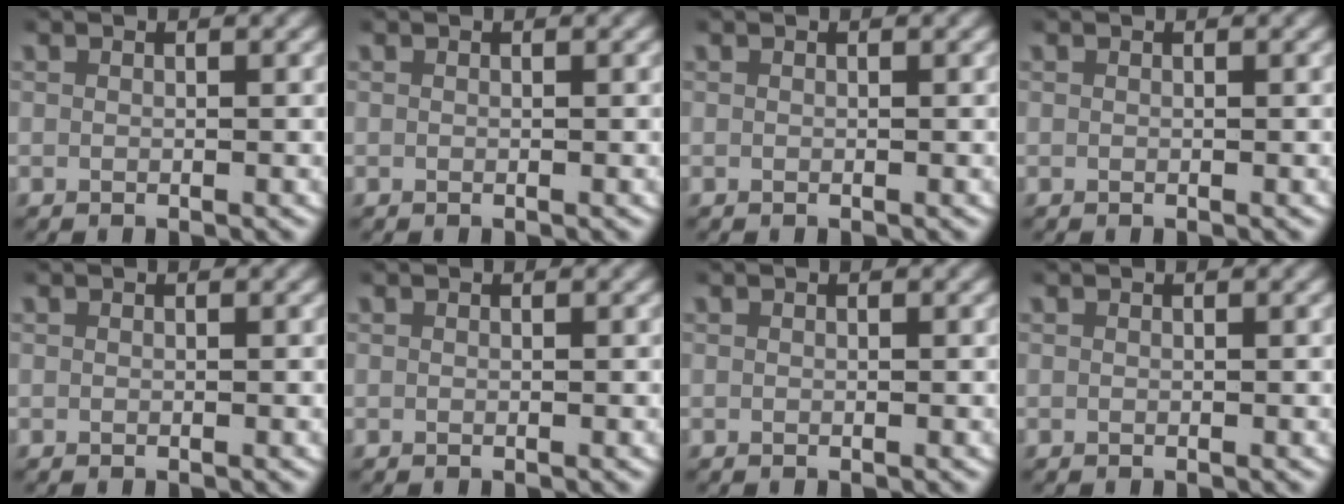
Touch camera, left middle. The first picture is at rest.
{"total": 0.0}
{"total": 0.0}
{"total": 0.0}
{"total": 0.0}
{"total": 0.0}
{"total": 0.0}
{"total": 0.0}